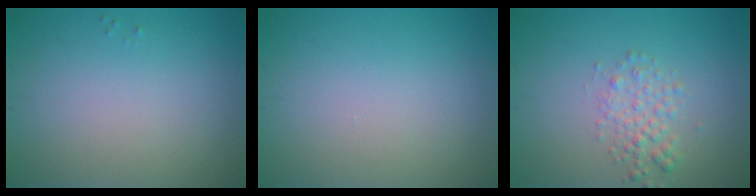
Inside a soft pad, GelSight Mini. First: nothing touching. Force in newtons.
{"total": 0.0}
{"total": 2.2, "press": 2.2, "slide": 0.1}